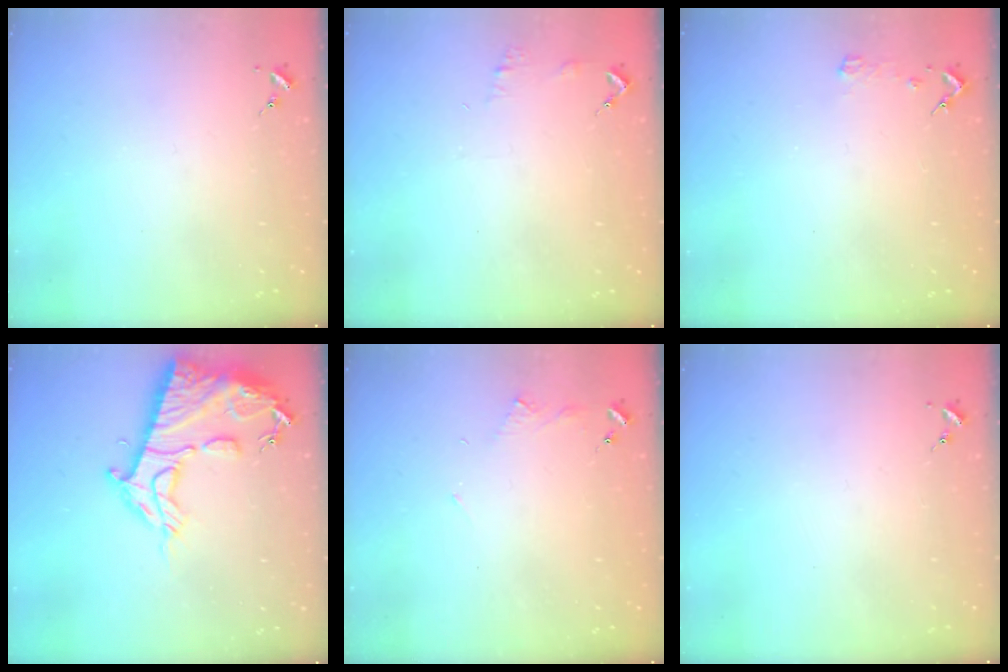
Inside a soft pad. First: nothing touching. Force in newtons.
{"total": 5.4, "press": 5.3, "slide": 0.8}
{"total": 2.3, "press": 2.3, "slide": 0.3}
{"total": 18.2, "press": 18.1, "slide": 1.7}
{"total": 3.9, "press": 3.8, "slide": 0.5}
{"total": 0.0}